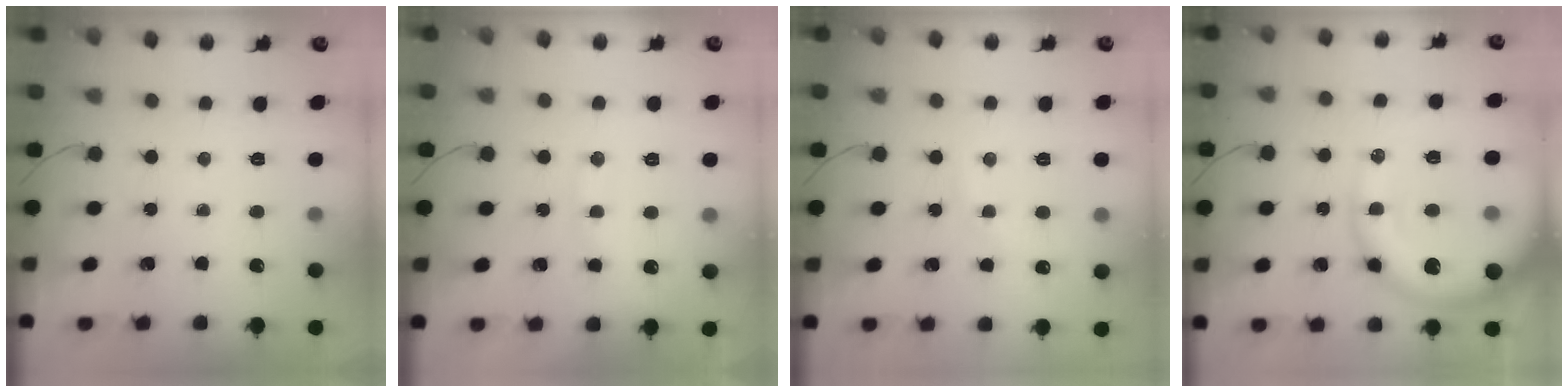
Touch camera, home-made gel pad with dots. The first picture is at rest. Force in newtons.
{"total": 8.1, "press": 8.0, "slide": 1.1}
{"total": 5.5, "press": 5.2, "slide": 1.8}
{"total": 15.8, "press": 15.4, "slide": 3.6}